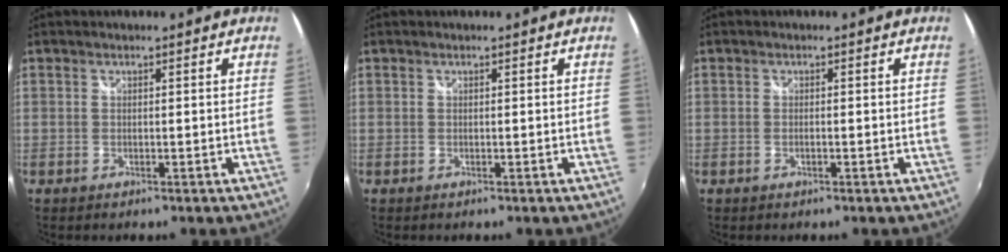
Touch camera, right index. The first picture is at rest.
{"total": 0.0}
{"total": 0.5, "force": [-0.3, 0.2, 0.4], "torque": [-0.010, -0.001, -0.005]}